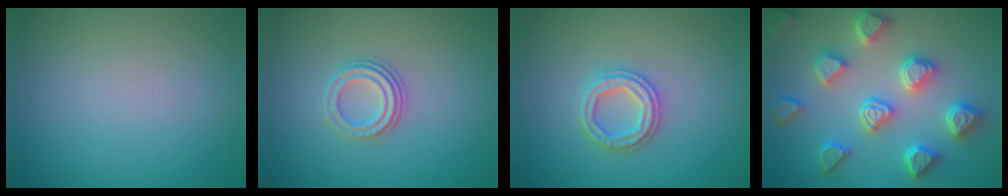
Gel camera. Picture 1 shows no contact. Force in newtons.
{"total": 3.0, "press": 2.1, "slide": 2.1}
{"total": 2.6, "press": 2.6, "slide": 0.5}
{"total": 6.6, "press": 6.0, "slide": 2.7}